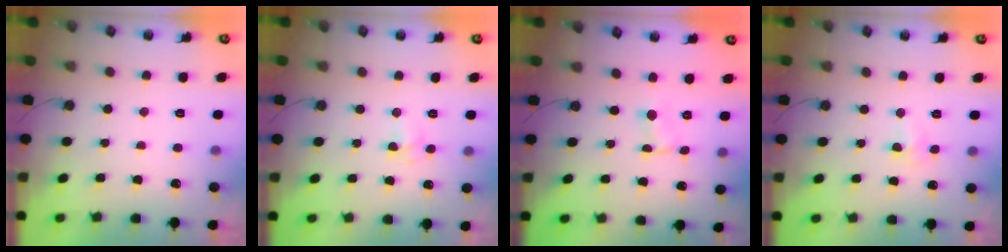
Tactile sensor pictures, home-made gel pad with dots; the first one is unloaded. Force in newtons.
{"total": 4.9, "press": 4.4, "slide": 2.2}
{"total": 1.0, "press": 1.0, "slide": 0.1}
{"total": 4.6, "press": 4.5, "slide": 0.8}